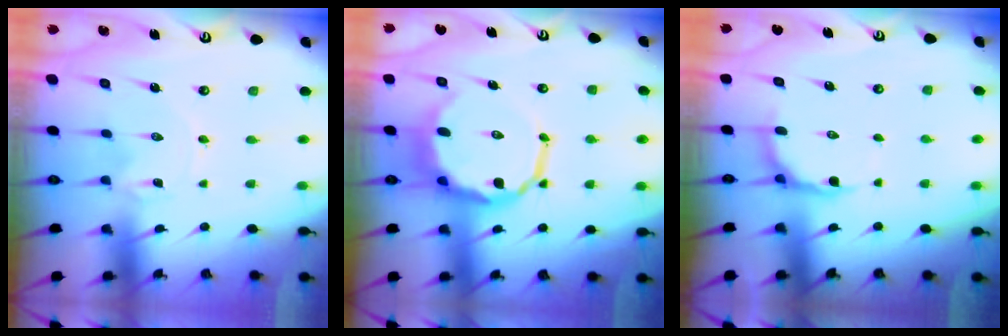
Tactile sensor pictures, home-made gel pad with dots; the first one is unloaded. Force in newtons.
{"total": 13.3, "press": 12.8, "slide": 3.7}
{"total": 6.0, "press": 5.3, "slide": 2.8}